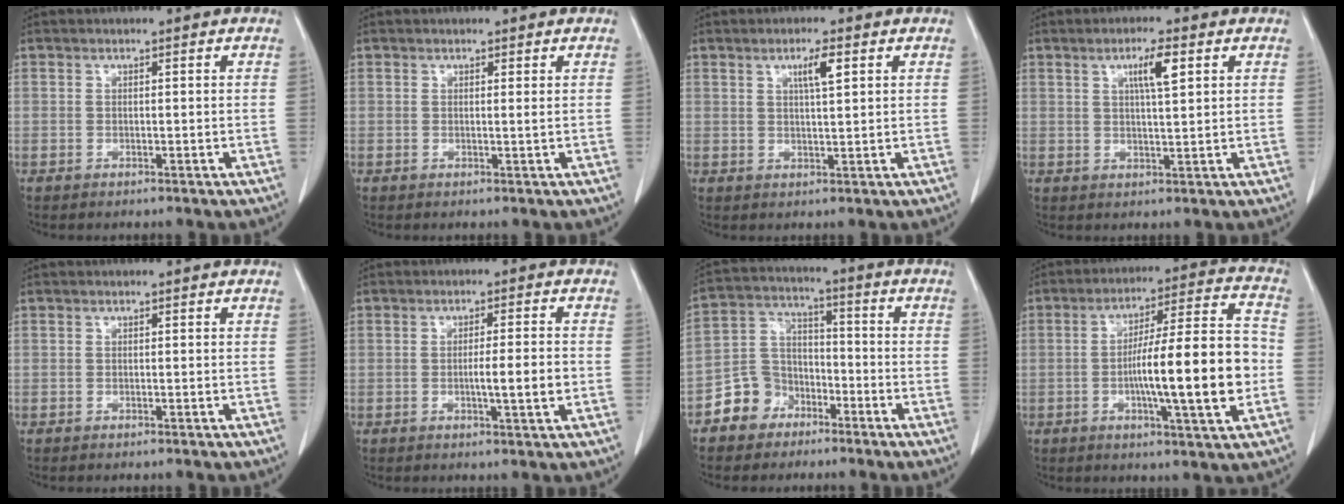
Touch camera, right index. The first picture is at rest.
{"total": 0.5, "force": [0.3, -0.1, 0.4], "torque": [-0.011, -0.002, 0.005]}
{"total": 3.7, "force": [1.7, 0.3, 3.3], "torque": [-0.055, 0.000, 0.027]}
{"total": 4.9, "force": [2.1, 0.4, 4.4], "torque": [-0.076, 0.001, 0.034]}
{"total": 0.0}
{"total": 4.8, "force": [-0.8, 0.0, 4.7], "torque": [-0.076, -0.006, -0.013]}
{"total": 7.9, "force": [-4.7, 6.1, 1.6], "torque": [-0.037, 0.022, -0.087]}
{"total": 16.4, "force": [-2.8, 1.0, 16.1], "torque": [-0.256, 0.009, -0.045]}